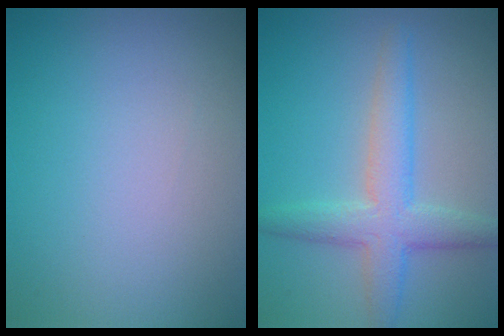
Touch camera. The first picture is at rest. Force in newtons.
{"total": 4.4, "press": 4.4, "slide": 0.0}